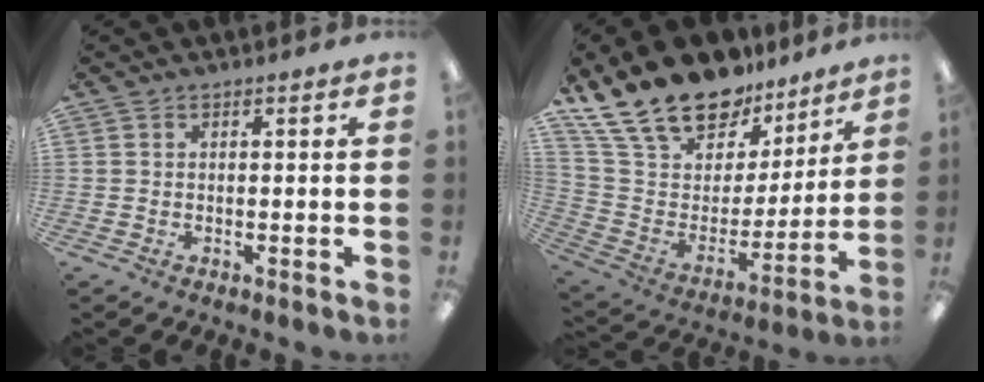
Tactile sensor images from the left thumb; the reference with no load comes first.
{"total": 20.9, "force": [16.5, 10.4, 7.5], "torque": [-0.157, -0.112, 0.310]}